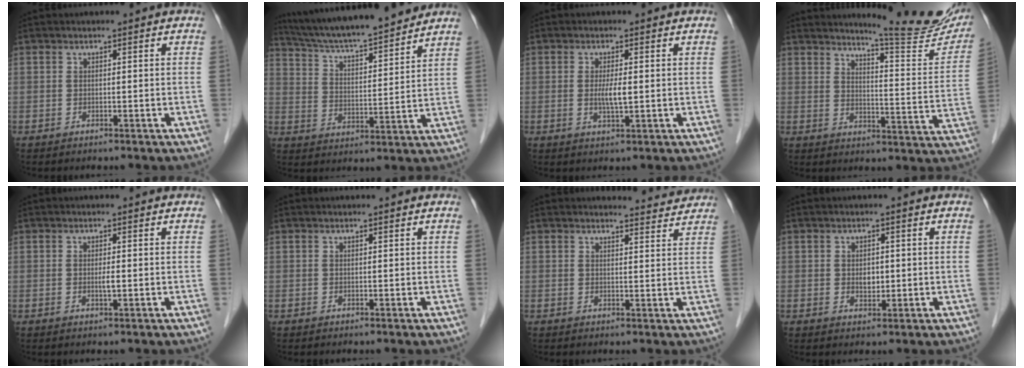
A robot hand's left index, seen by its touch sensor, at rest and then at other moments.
{"total": 17.9, "force": [16.2, 1.4, 7.6], "torque": [-0.125, 0.012, 0.259]}
{"total": 3.0, "force": [0.1, 0.6, 3.0], "torque": [-0.055, -0.005, 0.003]}
{"total": 16.1, "force": [14.5, 1.1, 7.0], "torque": [-0.085, -0.072, 0.171]}
{"total": 1.2, "force": [-0.1, 0.2, 1.1], "torque": [-0.016, -0.004, -0.002]}
{"total": 0.8, "force": [0.7, 0.2, 0.2], "torque": [-0.001, 0.005, 0.012]}
{"total": 4.7, "force": [4.7, 0.6, -0.2], "torque": [0.006, -0.008, 0.045]}
{"total": 2.0, "force": [0.0, 1.4, 1.4], "torque": [-0.021, -0.002, 0.005]}